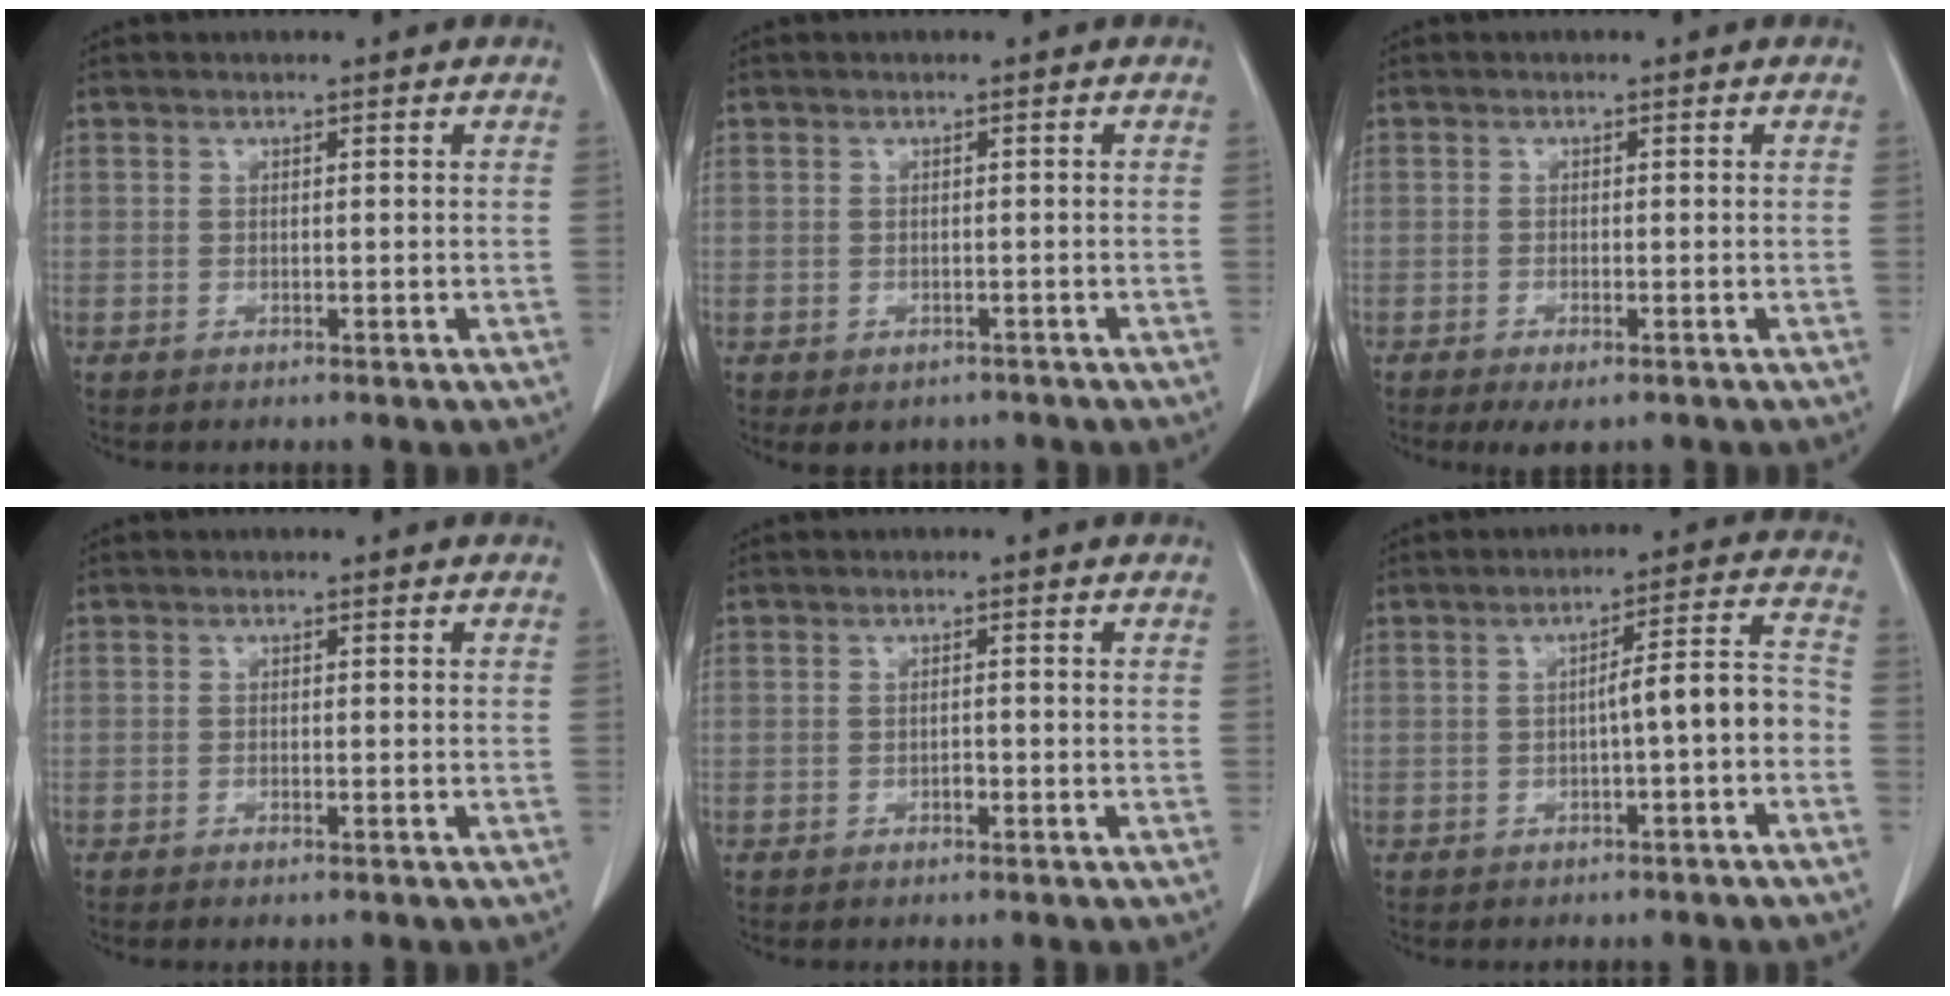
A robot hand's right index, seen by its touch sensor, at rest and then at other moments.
{"total": 3.0, "force": [-2.0, 2.1, 0.6], "torque": [0.000, 0.004, -0.024]}
{"total": 3.3, "force": [-2.2, 0.9, 2.3], "torque": [-0.032, -0.005, -0.030]}
{"total": 0.8, "force": [-0.6, 0.1, 0.5], "torque": [-0.013, -0.002, -0.009]}
{"total": 0.8, "force": [-0.4, 0.4, 0.5], "torque": [-0.009, 0.003, -0.007]}
{"total": 6.4, "force": [-1.9, 0.6, 6.1], "torque": [-0.080, 0.028, -0.026]}